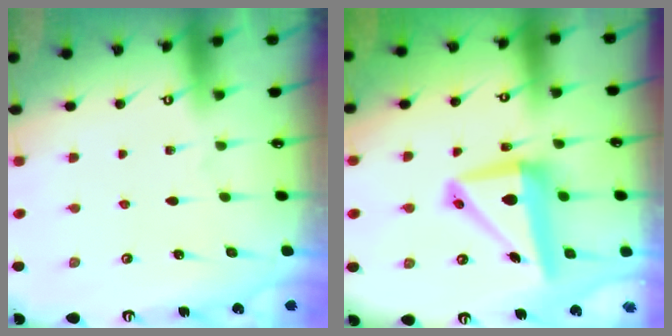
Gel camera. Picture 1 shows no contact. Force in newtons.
{"total": 11.1, "press": 10.8, "slide": 2.2}